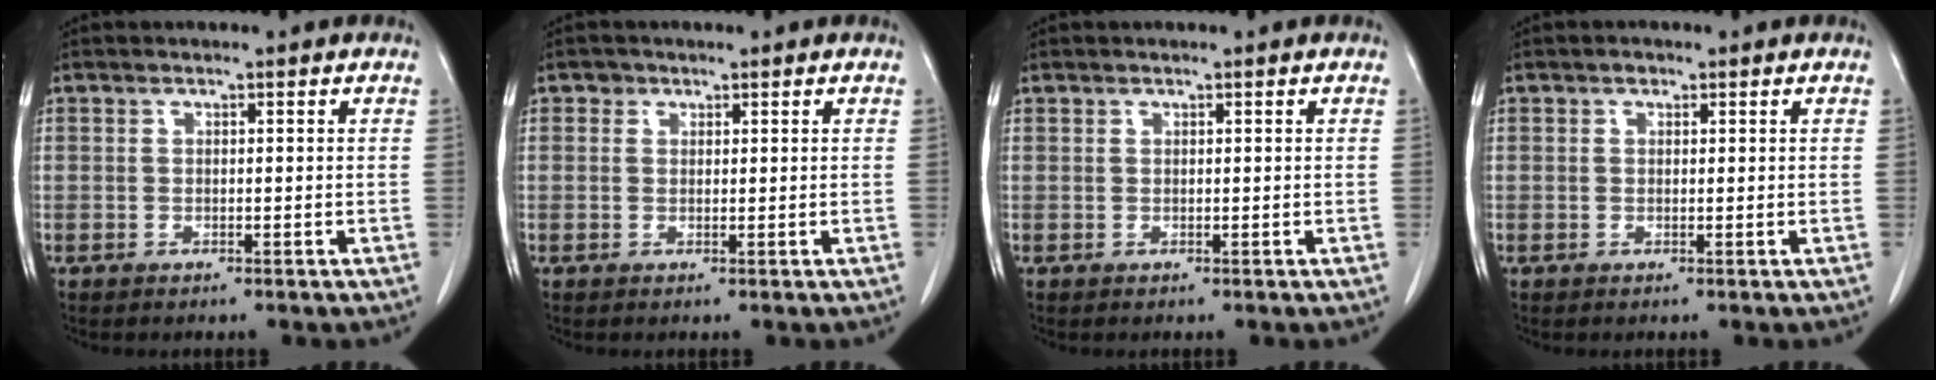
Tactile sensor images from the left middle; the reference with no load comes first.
{"total": 1.1, "force": [0.6, 0.8, 0.1], "torque": [0.005, -0.001, 0.007]}
{"total": 0.0}
{"total": 0.8, "force": [0.5, 0.5, 0.3], "torque": [-0.005, 0.001, 0.006]}